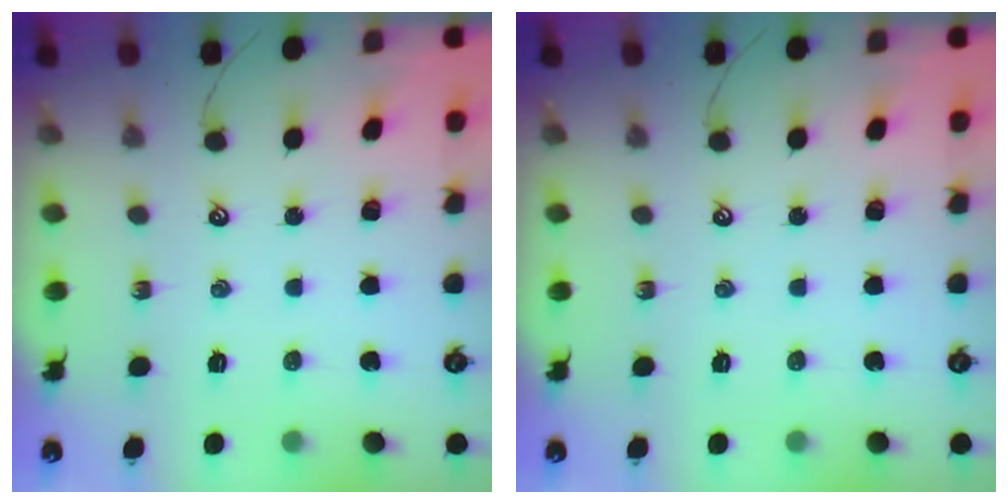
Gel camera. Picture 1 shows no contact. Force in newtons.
{"total": 0.0}